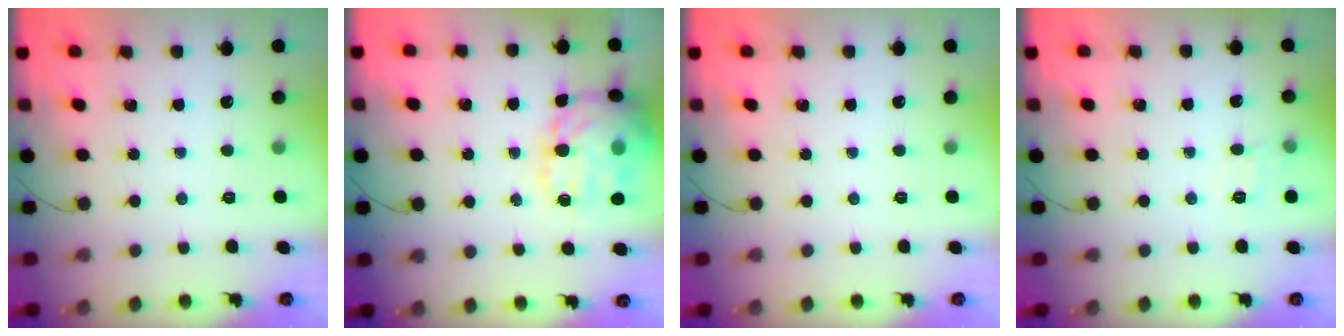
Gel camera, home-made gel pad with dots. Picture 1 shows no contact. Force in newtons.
{"total": 19.2, "press": 19.0, "slide": 2.7}
{"total": 0.0}
{"total": 5.8, "press": 5.7, "slide": 1.3}